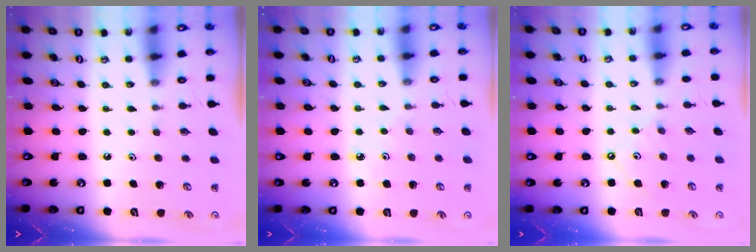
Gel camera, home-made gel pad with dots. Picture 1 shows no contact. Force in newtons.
{"total": 3.5, "press": 3.4, "slide": 0.4}
{"total": 2.5, "press": 2.5, "slide": 0.4}